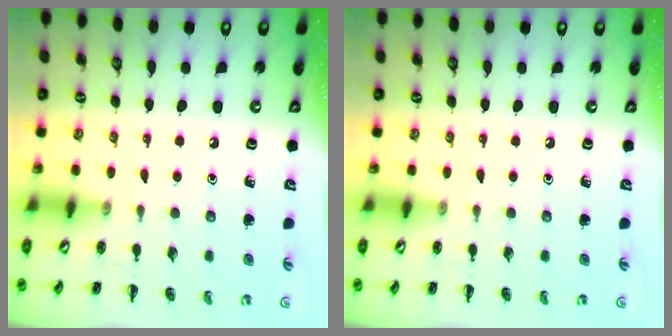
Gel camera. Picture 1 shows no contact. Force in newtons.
{"total": 0.0}